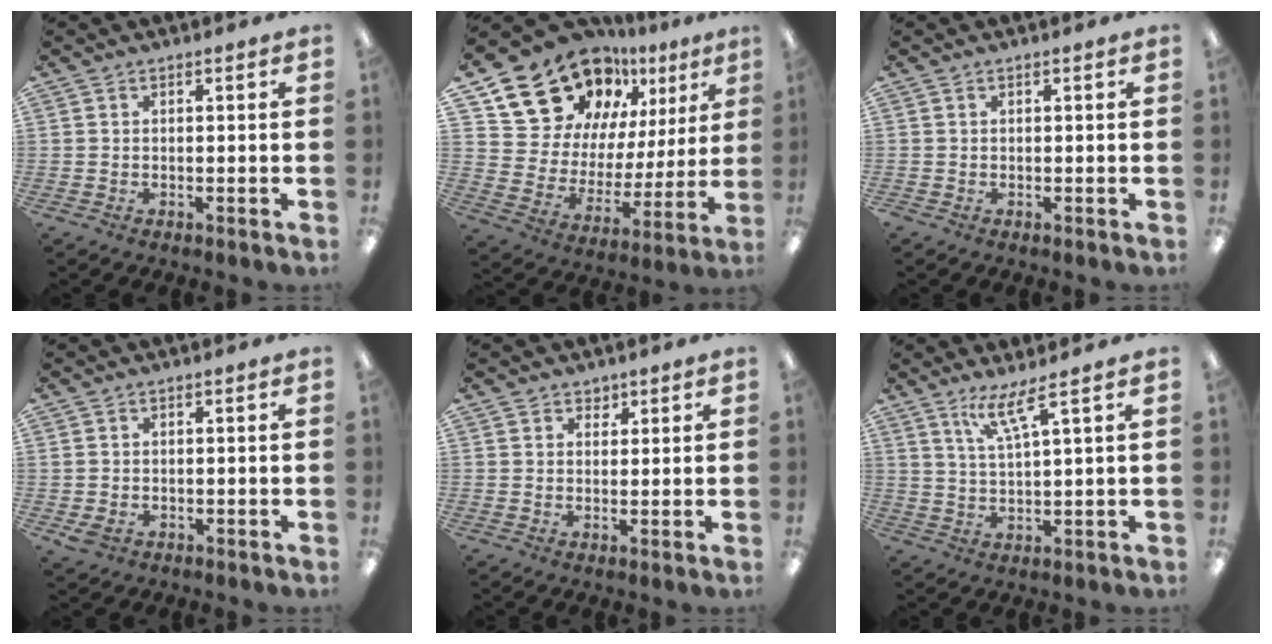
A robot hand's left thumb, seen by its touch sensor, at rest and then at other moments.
{"total": 20.4, "force": [15.2, 11.8, 7.0], "torque": [-0.124, -0.104, 0.281]}
{"total": 0.0}
{"total": 2.5, "force": [-0.4, 2.0, 1.5], "torque": [-0.033, 0.001, -0.010]}
{"total": 2.3, "force": [1.6, 1.7, 0.0], "torque": [0.012, -0.005, 0.028]}
{"total": 6.7, "force": [4.4, 0.6, 4.9], "torque": [-0.102, -0.012, 0.075]}